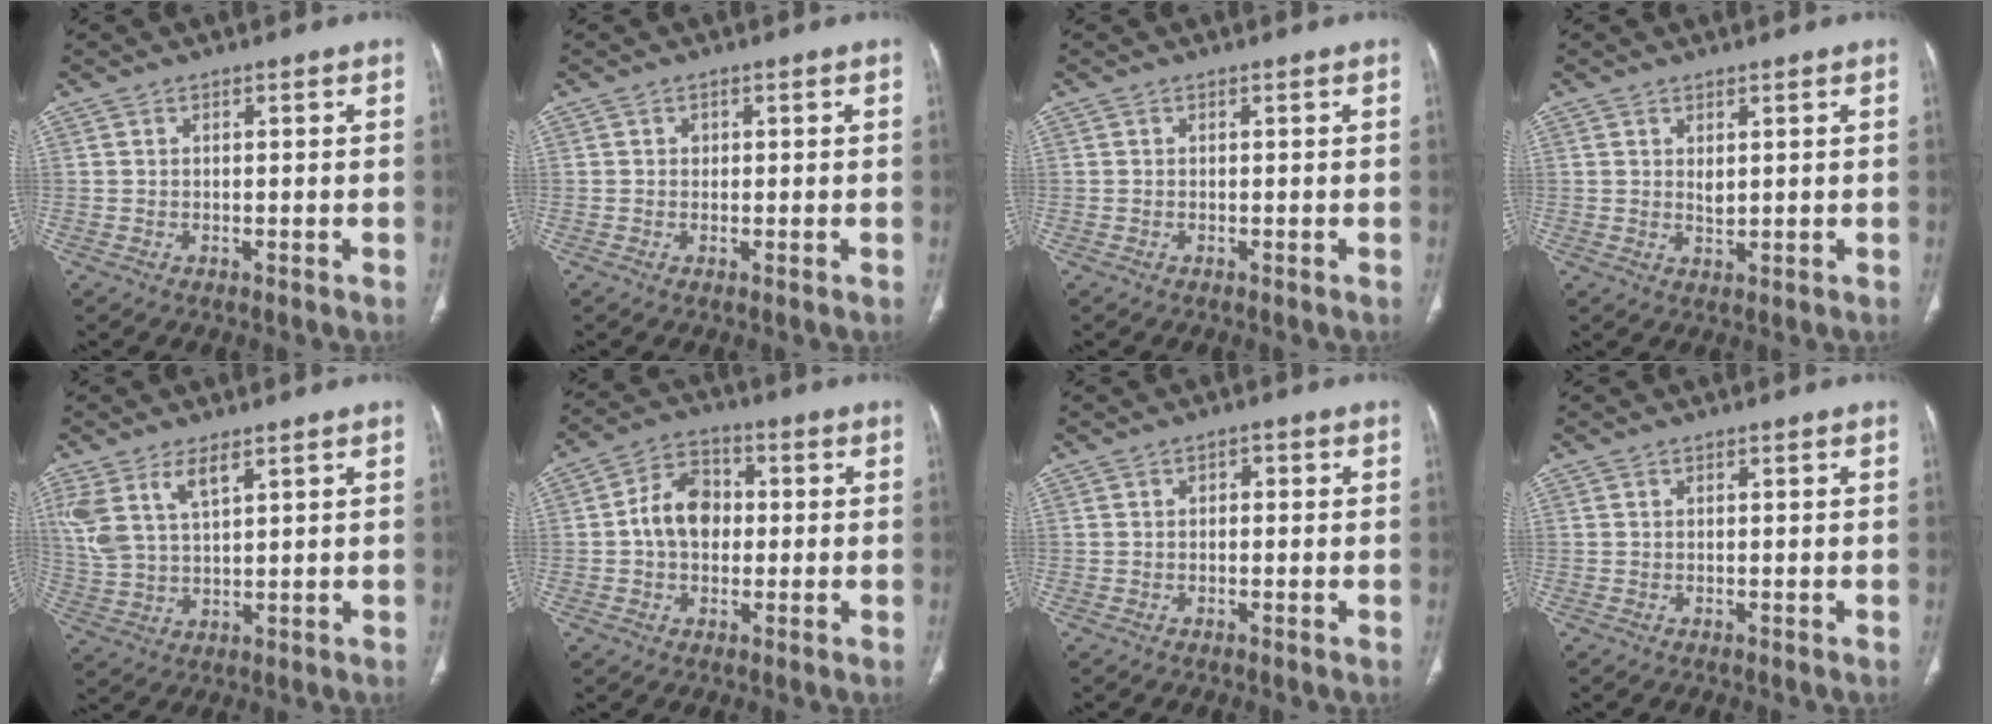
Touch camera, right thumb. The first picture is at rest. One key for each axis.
{"total": 0.8, "fx": 0.2, "fy": 0.7, "fz": 0.3, "tx": 0.000, "ty": 0.001, "tz": 0.002}
{"total": 0.0}
{"total": 1.9, "fx": 0.7, "fy": 0.9, "fz": 1.5, "tx": -0.025, "ty": -0.009, "tz": 0.018}
{"total": 8.7, "fx": 4.7, "fy": 3.7, "fz": 6.3, "tx": -0.141, "ty": -0.010, "tz": 0.104}
{"total": 9.3, "fx": 0.1, "fy": 6.9, "fz": 6.1, "tx": -0.082, "ty": 0.020, "tz": -0.008}
{"total": 1.4, "fx": 0.2, "fy": 1.0, "fz": 1.0, "tx": -0.007, "ty": 0.006, "tz": -0.002}
{"total": 0.0}